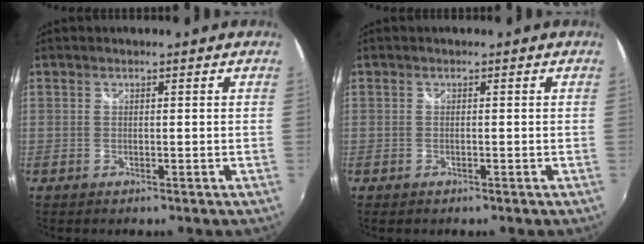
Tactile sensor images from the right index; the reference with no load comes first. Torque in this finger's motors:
{"motor_torque": [0.21, 0.15, -0.01, 0.00]}